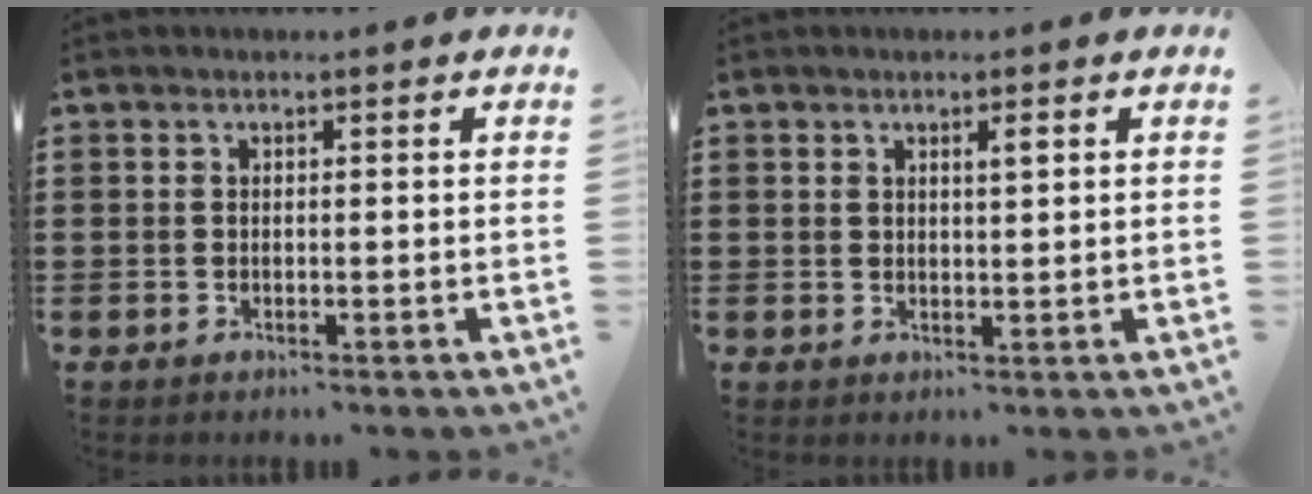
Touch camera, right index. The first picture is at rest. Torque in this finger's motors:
{"motor_torque": [-0.31, 0.19, 0.10, 0.00]}